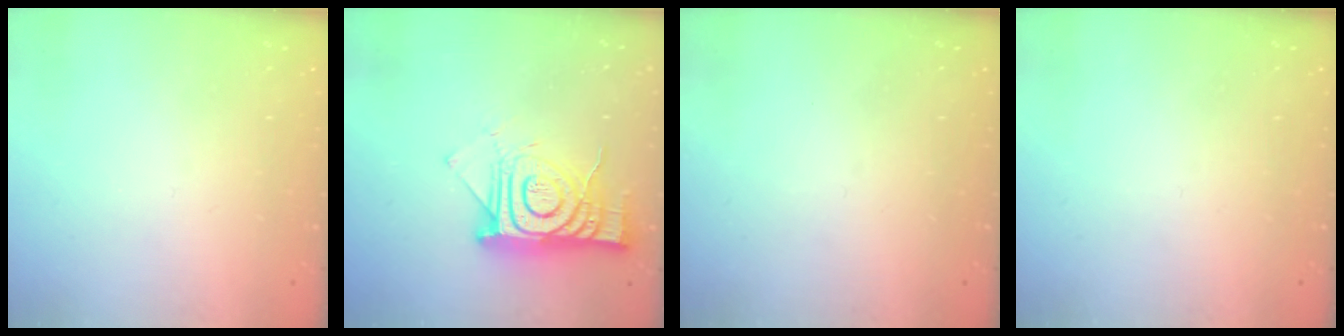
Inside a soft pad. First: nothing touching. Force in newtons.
{"total": 14.7, "press": 14.6, "slide": 1.2}
{"total": 0.0}
{"total": 0.0}